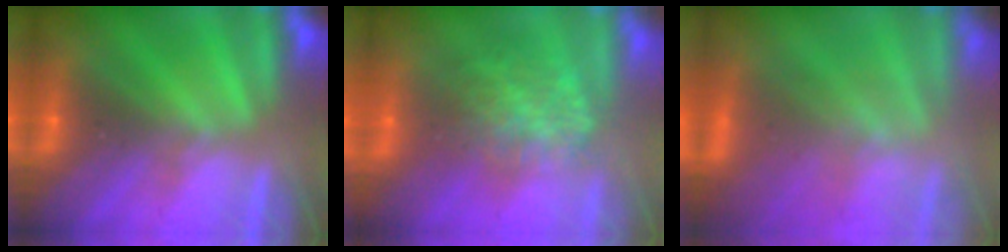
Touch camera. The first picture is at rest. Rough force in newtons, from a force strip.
{"total": 7.9}
{"total": 2.8}